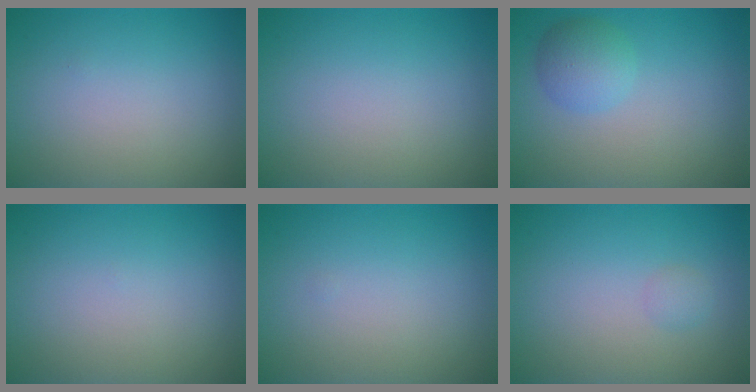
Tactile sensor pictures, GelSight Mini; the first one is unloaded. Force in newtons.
{"total": 0.0}
{"total": 2.8, "press": 2.8, "slide": 0.1}
{"total": 0.0}
{"total": 0.0}
{"total": 0.8, "press": 0.8, "slide": 0.1}